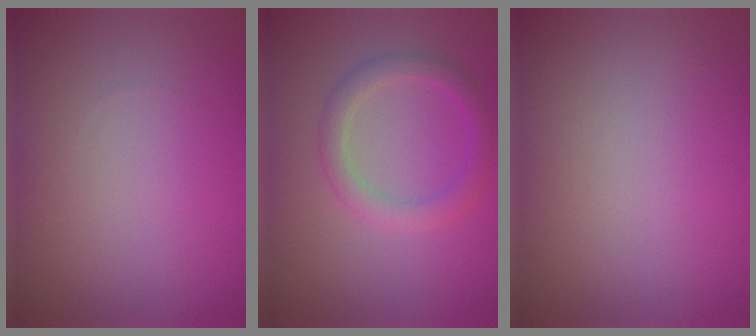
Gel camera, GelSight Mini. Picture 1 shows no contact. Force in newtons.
{"total": 2.6, "press": 2.6, "slide": 0.2}
{"total": 0.0}